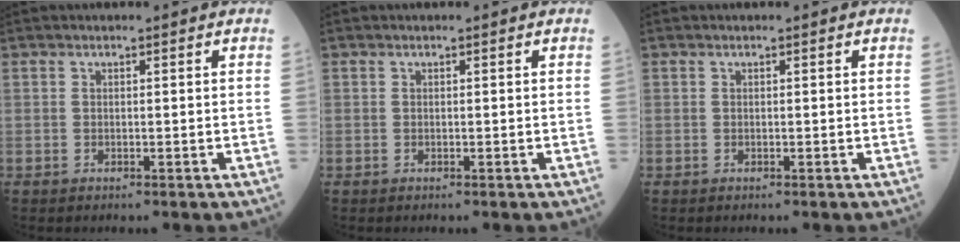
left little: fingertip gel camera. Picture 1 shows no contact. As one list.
[{"total": 0.0}, {"total": 0.0}]